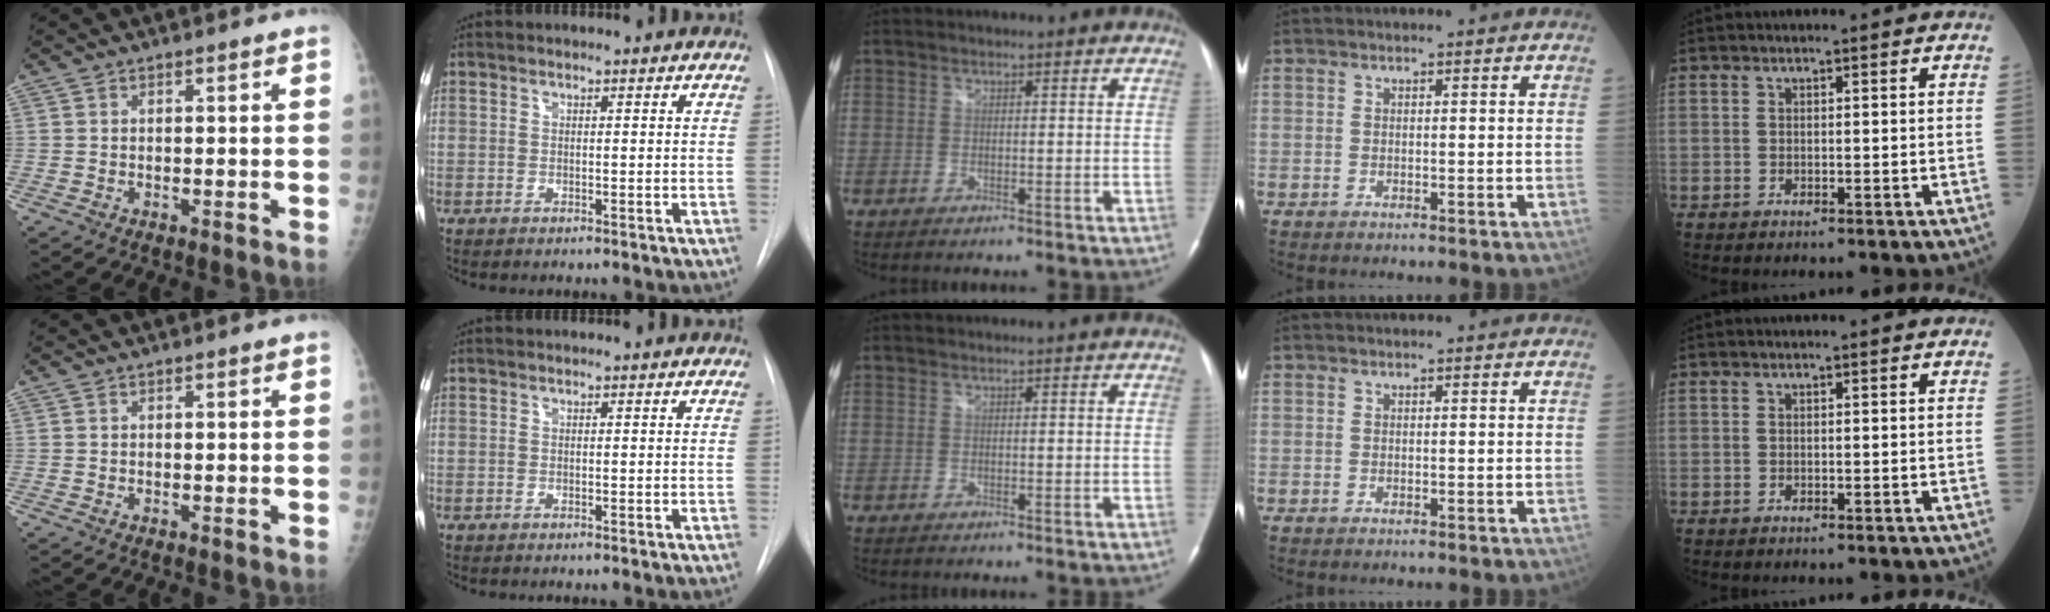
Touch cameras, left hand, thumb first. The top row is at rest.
{}